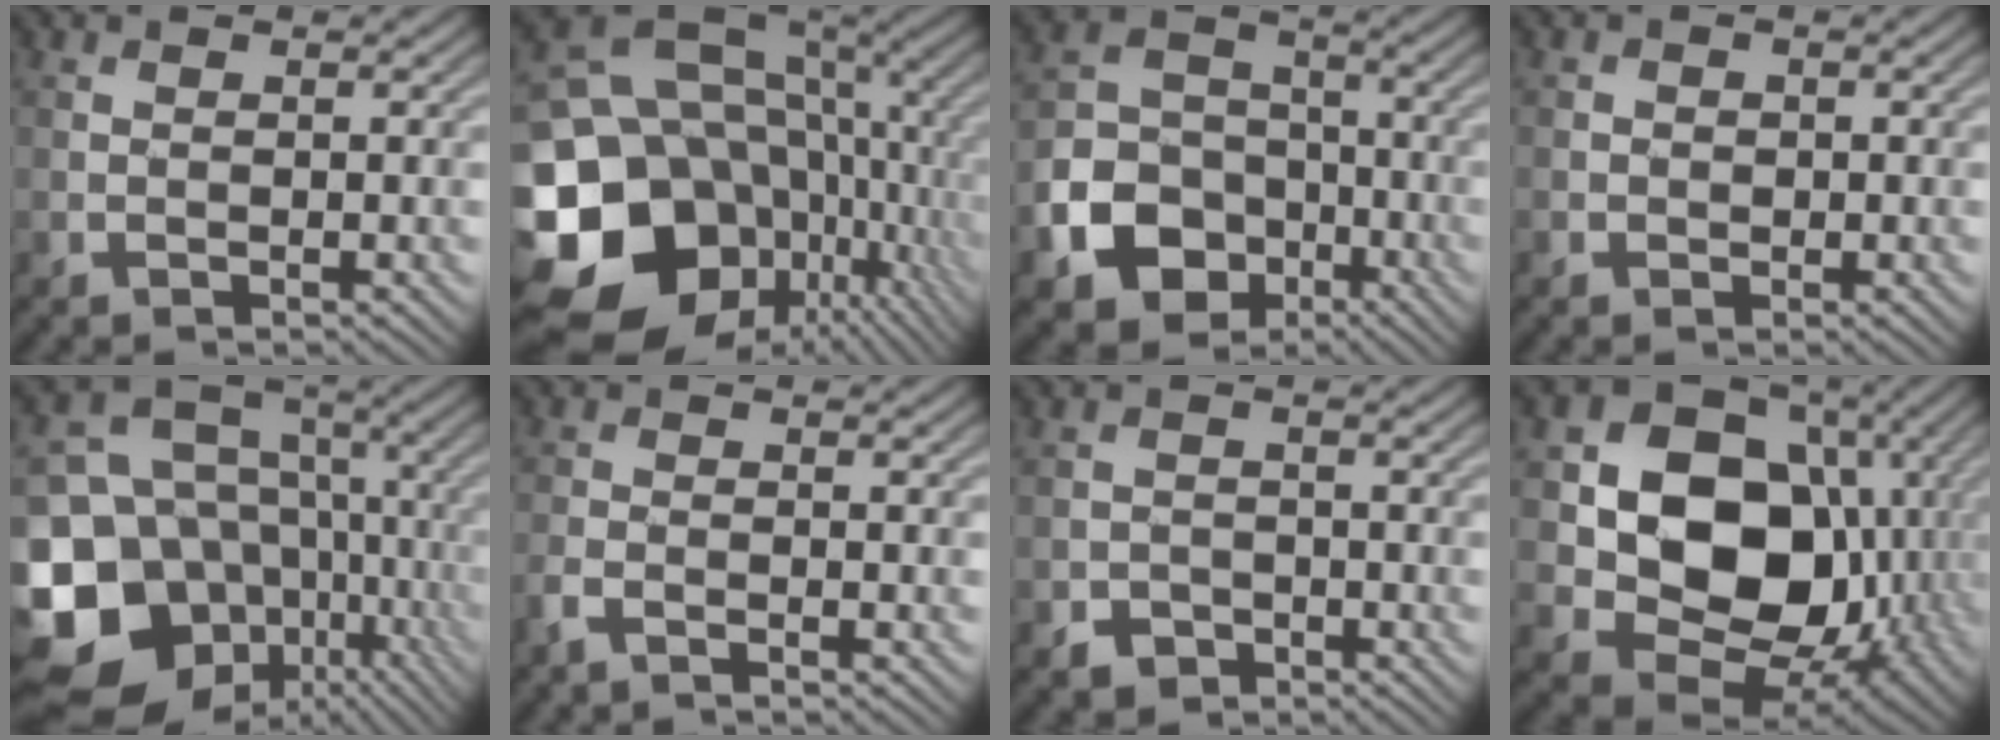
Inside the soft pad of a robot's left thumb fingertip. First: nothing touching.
{"total": 19.6, "force": [-4.4, 15.2, 11.5], "torque": [-0.241, -0.017, -0.037]}
{"total": 10.9, "force": [-5.1, 8.4, 4.6], "torque": [-0.121, -0.039, -0.109]}
{"total": 1.0, "force": [-0.1, 0.9, 0.2], "torque": [-0.001, -0.006, -0.005]}
{"total": 20.0, "force": [-7.1, 16.3, 9.2], "torque": [-0.240, -0.033, -0.097]}
{"total": 2.2, "force": [-1.7, 0.4, 1.3], "torque": [-0.033, -0.005, -0.042]}
{"total": 2.4, "force": [-1.6, 1.7, 0.6], "torque": [-0.008, -0.004, -0.033]}
{"total": 15.7, "force": [0.7, 12.3, 9.6], "torque": [-0.170, -0.018, 0.015]}